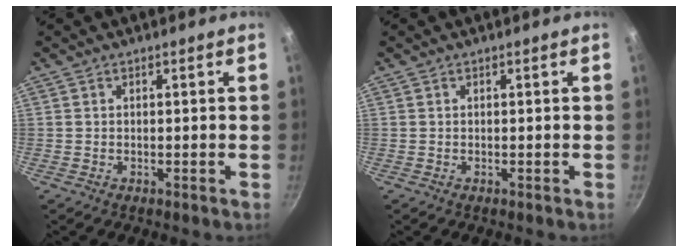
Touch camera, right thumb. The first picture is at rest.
{"total": 0.0}